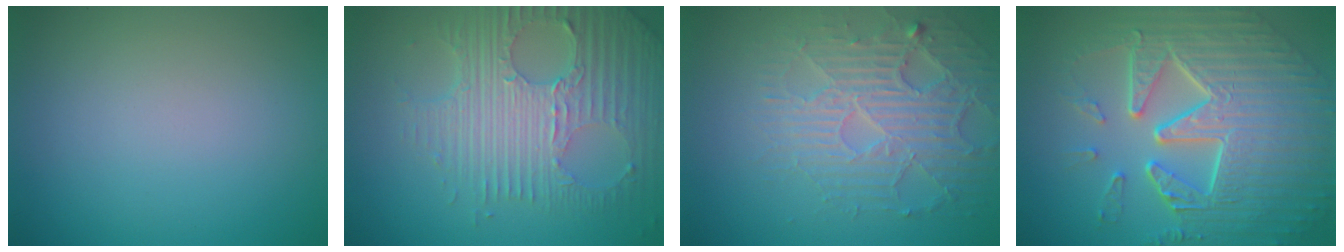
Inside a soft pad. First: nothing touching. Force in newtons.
{"total": 7.4, "press": 5.1, "slide": 5.4}
{"total": 4.9, "press": 4.2, "slide": 2.5}
{"total": 10.3, "press": 7.0, "slide": 7.5}